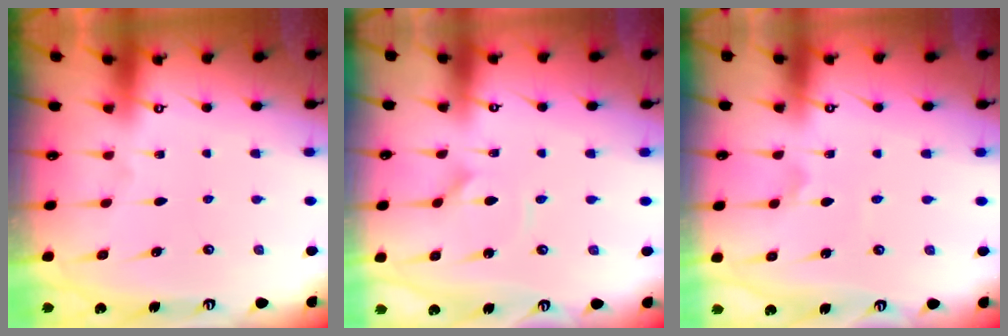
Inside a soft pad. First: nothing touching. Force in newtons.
{"total": 1.2, "press": 1.2, "slide": 0.1}
{"total": 0.0}